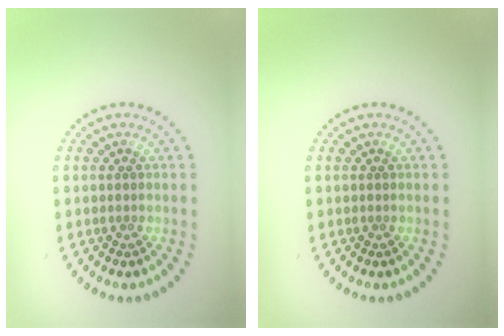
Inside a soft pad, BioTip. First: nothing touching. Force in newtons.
{"total": 0.0}